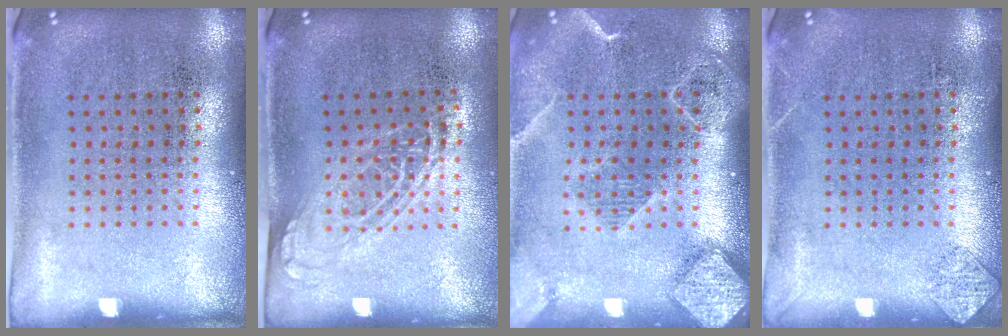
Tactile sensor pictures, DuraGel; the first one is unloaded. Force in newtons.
{"total": 1.4, "press": 1.1, "slide": 0.8}
{"total": 2.2, "press": 1.9, "slide": 1.1}
{"total": 0.8, "press": 0.8, "slide": 0.1}